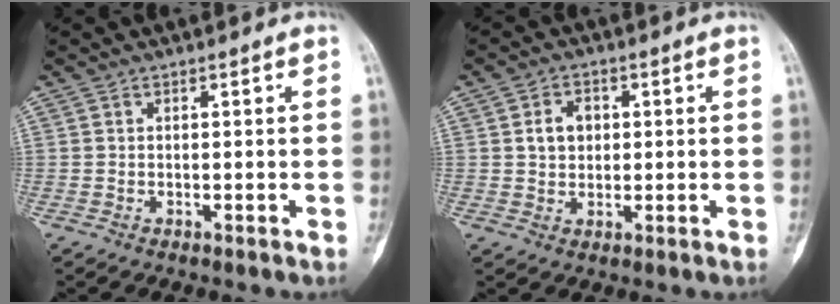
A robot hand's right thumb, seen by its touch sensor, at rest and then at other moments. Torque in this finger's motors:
{"motor_torque": [0.24, 0.10, 0.10, -0.16, 0.08]}